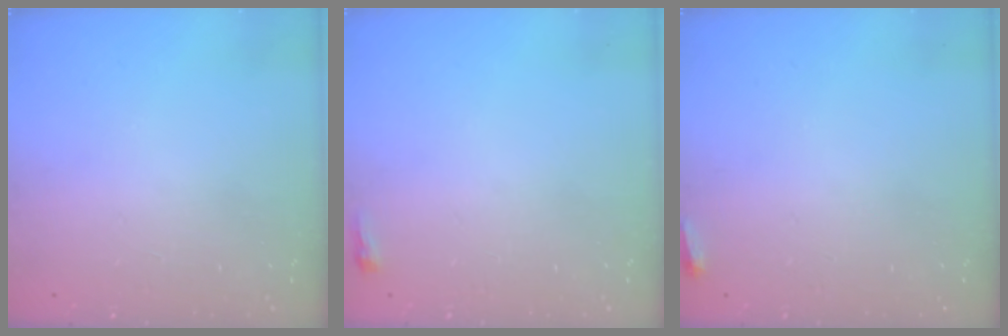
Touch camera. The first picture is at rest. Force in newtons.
{"total": 2.4, "press": 2.4, "slide": 0.6}
{"total": 2.7, "press": 2.6, "slide": 0.9}